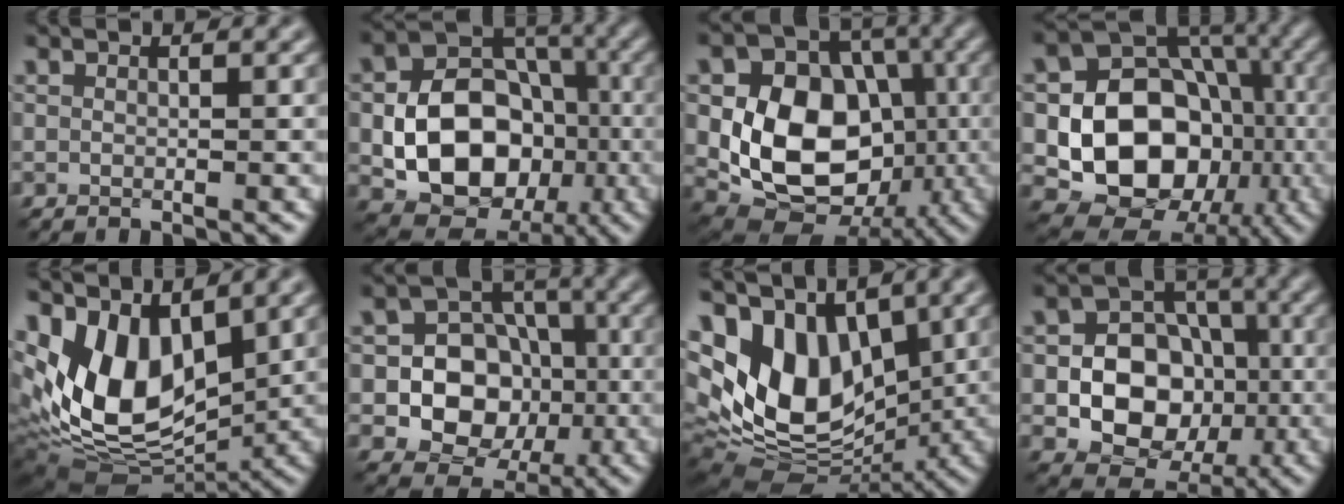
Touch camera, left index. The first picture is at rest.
{"total": 11.8, "force": [-2.3, 8.7, 7.7], "torque": [-0.127, 0.000, -0.043]}
{"total": 11.8, "force": [-1.1, 9.0, 7.6], "torque": [-0.131, -0.011, -0.023]}
{"total": 12.7, "force": [-2.1, 10.1, 7.5], "torque": [-0.106, -0.005, -0.048]}
{"total": 10.8, "force": [2.0, 6.4, 8.4], "torque": [-0.173, -0.016, 0.034]}
{"total": 9.4, "force": [-1.8, 8.0, 4.7], "torque": [-0.059, 0.003, -0.061]}
{"total": 13.0, "force": [1.6, 8.8, 9.5], "torque": [-0.190, -0.013, 0.033]}
{"total": 9.3, "force": [-1.8, 7.4, 5.4], "torque": [-0.068, 0.003, -0.051]}